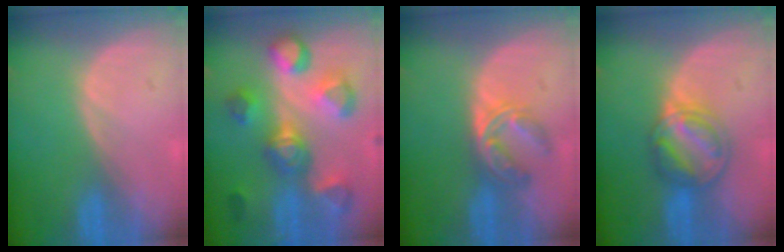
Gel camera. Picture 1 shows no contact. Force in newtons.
{"total": 9.9, "press": 9.7, "slide": 1.9}
{"total": 6.0, "press": 5.0, "slide": 3.3}
{"total": 6.7, "press": 6.3, "slide": 2.3}